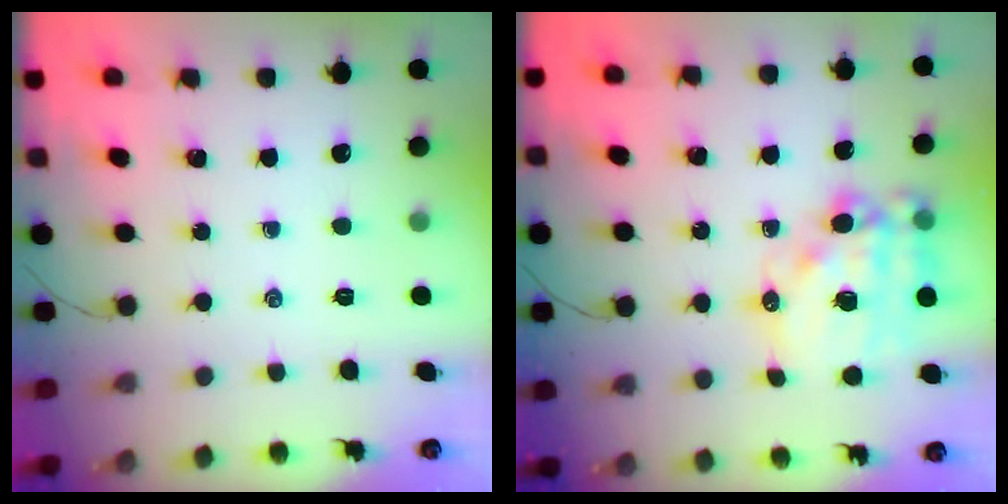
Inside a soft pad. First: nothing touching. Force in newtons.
{"total": 17.5, "press": 17.1, "slide": 4.0}